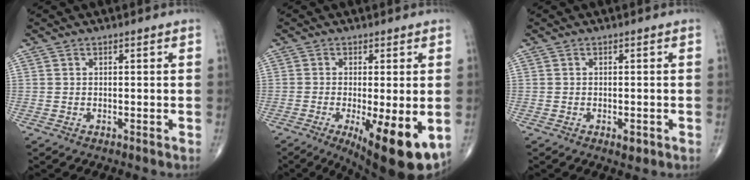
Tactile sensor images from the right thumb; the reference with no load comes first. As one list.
[{"total": 13.7, "force": [-4.5, 4.0, 12.4], "torque": [-0.157, -0.022, -0.055]}, {"total": 1.7, "force": [-0.7, 0.8, 1.3], "torque": [-0.017, -0.001, -0.009]}]